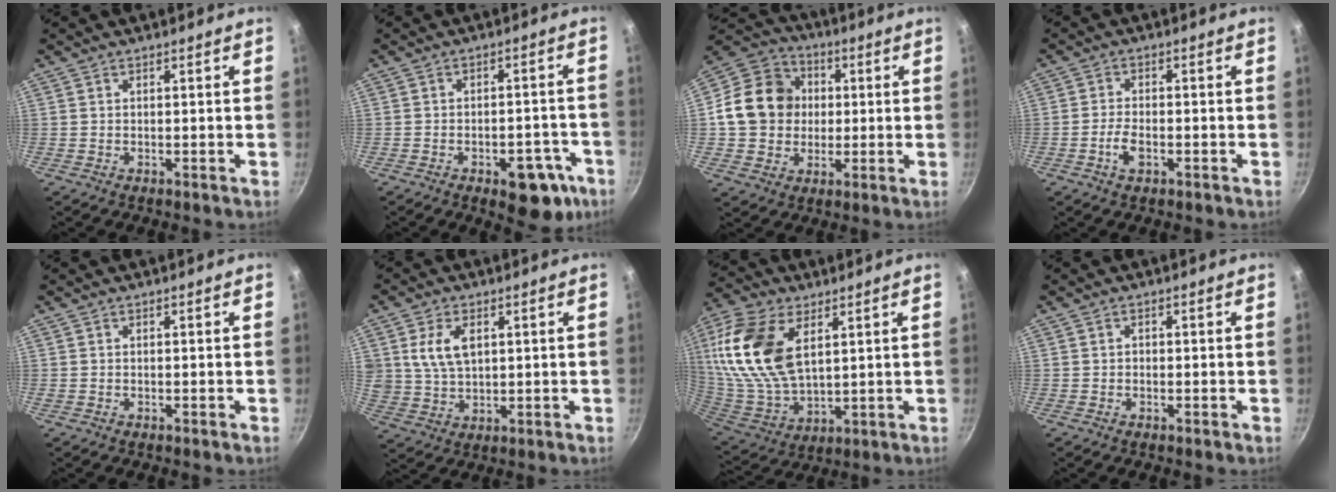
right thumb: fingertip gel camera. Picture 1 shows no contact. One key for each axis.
{"total": 10.8, "fx": -5.4, "fy": 5.5, "fz": 7.6, "tx": -0.042, "ty": 0.033, "tz": -0.060}
{"total": 14.9, "fx": 1.1, "fy": 13.1, "fz": 7.2, "tx": -0.096, "ty": 0.024, "tz": 0.009}
{"total": 3.5, "fx": -1.5, "fy": 1.7, "fz": 2.7, "tx": -0.055, "ty": 0.010, "tz": -0.031}
{"total": 0.0}
{"total": 8.1, "fx": 2.5, "fy": 5.2, "fz": 5.7, "tx": -0.102, "ty": -0.011, "tz": 0.053}
{"total": 20.0, "fx": 6.5, "fy": 11.4, "fz": 15.2, "tx": -0.304, "ty": -0.025, "tz": 0.132}
{"total": 0.7, "fx": 0.0, "fy": 0.6, "fz": 0.4, "tx": -0.007, "ty": 0.005, "tz": 0.000}